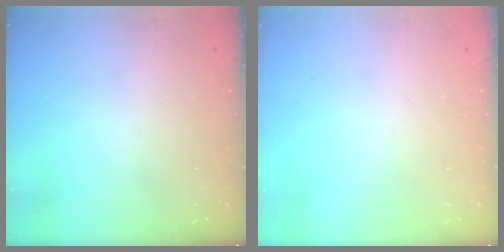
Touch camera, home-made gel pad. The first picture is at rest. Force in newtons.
{"total": 0.0}